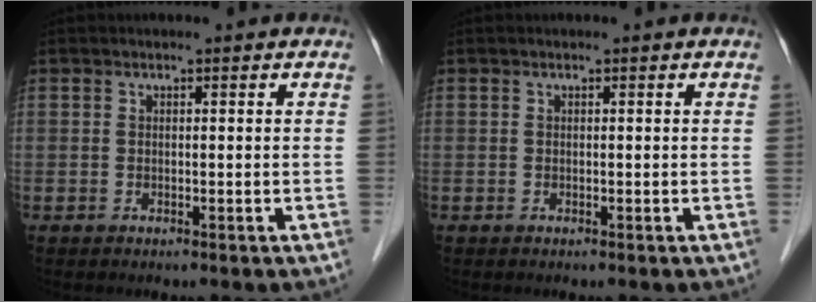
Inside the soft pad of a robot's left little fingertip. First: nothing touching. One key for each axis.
{"total": 0.0}